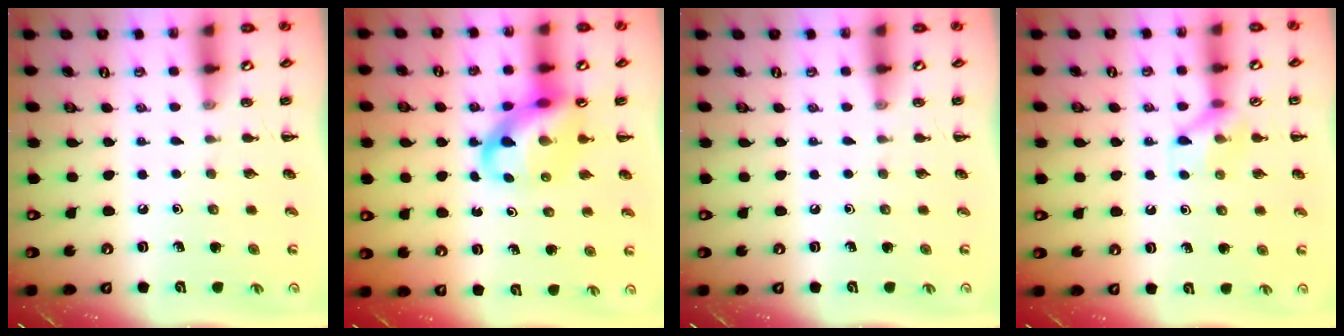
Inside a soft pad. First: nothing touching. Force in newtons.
{"total": 12.0, "press": 11.5, "slide": 3.3}
{"total": 0.0}
{"total": 9.3, "press": 9.2, "slide": 1.3}